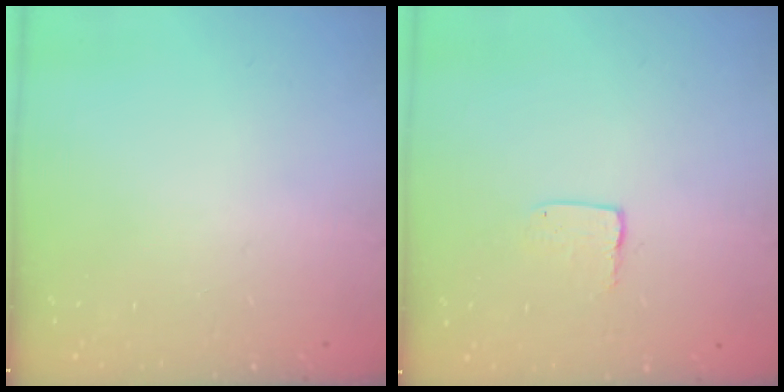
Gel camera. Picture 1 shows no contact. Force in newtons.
{"total": 3.4, "press": 3.4, "slide": 0.2}